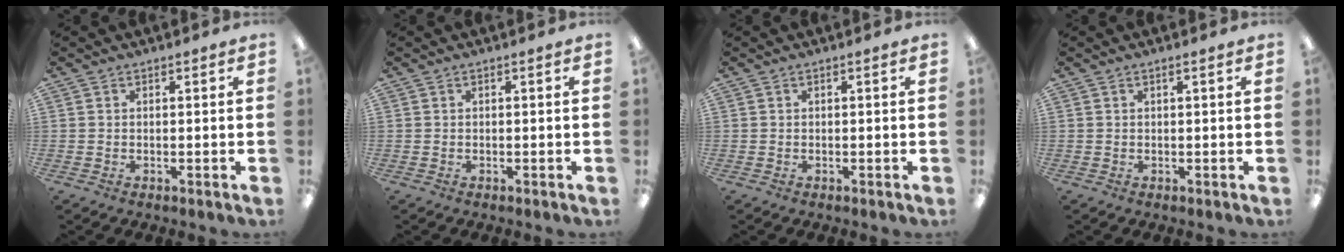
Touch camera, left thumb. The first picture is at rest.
{"total": 0.0}
{"total": 0.0}
{"total": 0.7, "force": [0.4, 0.1, 0.6], "torque": [-0.012, 0.000, 0.007]}